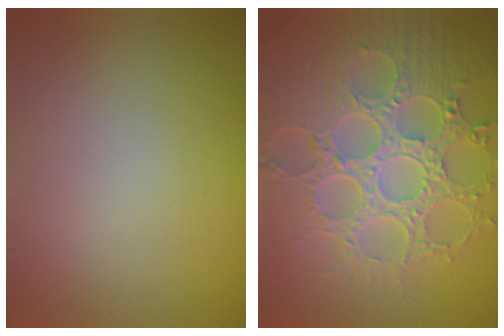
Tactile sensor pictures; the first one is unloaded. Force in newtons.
{"total": 8.7, "press": 6.5, "slide": 5.8}